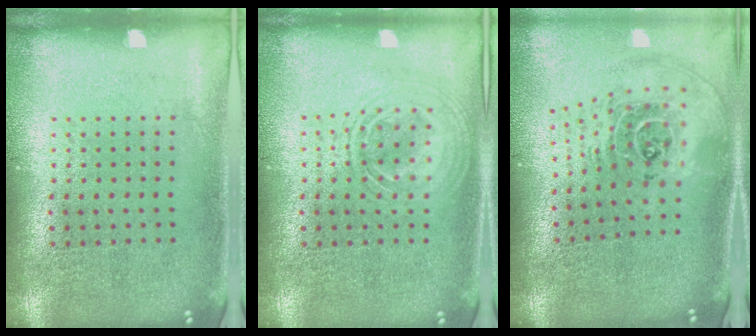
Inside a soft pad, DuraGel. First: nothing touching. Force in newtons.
{"total": 1.4, "press": 1.3, "slide": 0.2}
{"total": 2.5, "press": 1.7, "slide": 1.8}